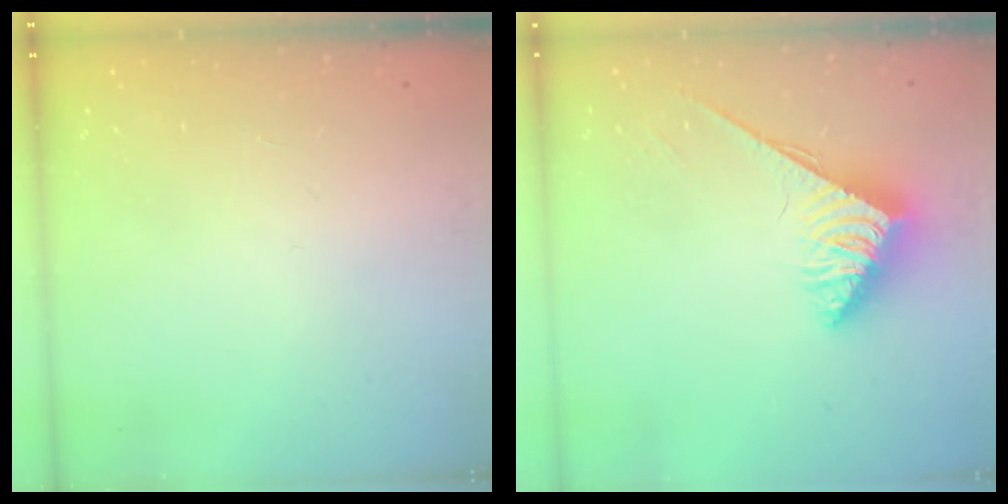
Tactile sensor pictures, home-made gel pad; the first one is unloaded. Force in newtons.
{"total": 3.9, "press": 3.8, "slide": 0.6}